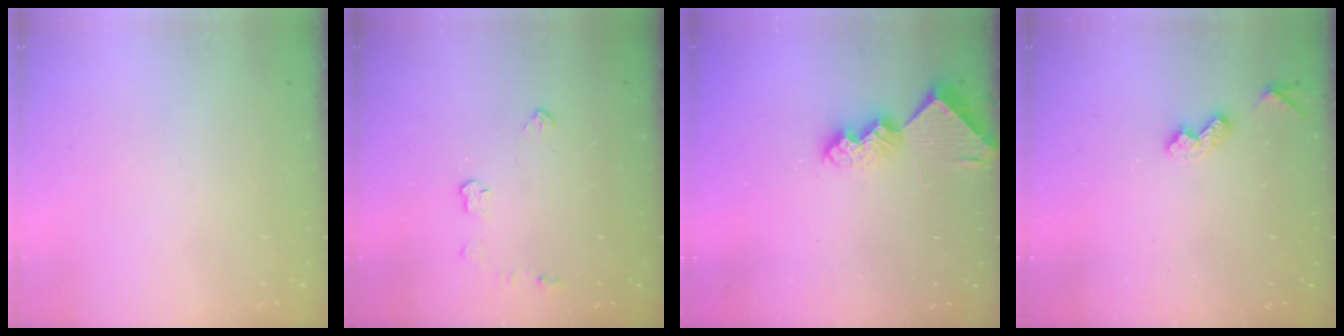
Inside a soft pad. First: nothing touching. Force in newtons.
{"total": 3.8, "press": 3.8, "slide": 0.6}
{"total": 8.8, "press": 8.8, "slide": 0.8}
{"total": 4.1, "press": 4.1, "slide": 0.6}